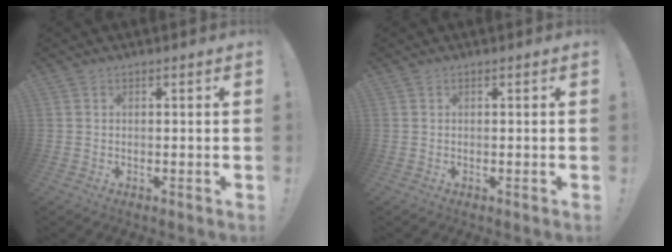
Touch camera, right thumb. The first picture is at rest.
{"total": 0.0}